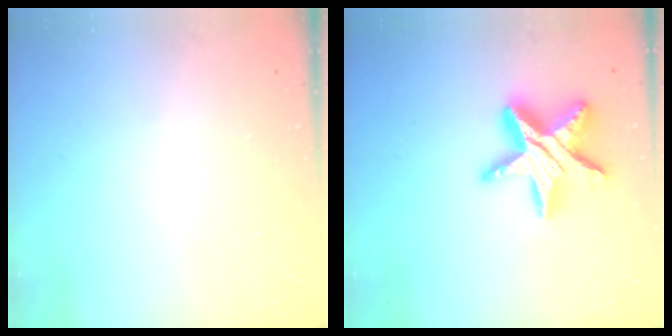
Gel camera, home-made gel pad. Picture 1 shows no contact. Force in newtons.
{"total": 16.7, "press": 16.6, "slide": 1.5}